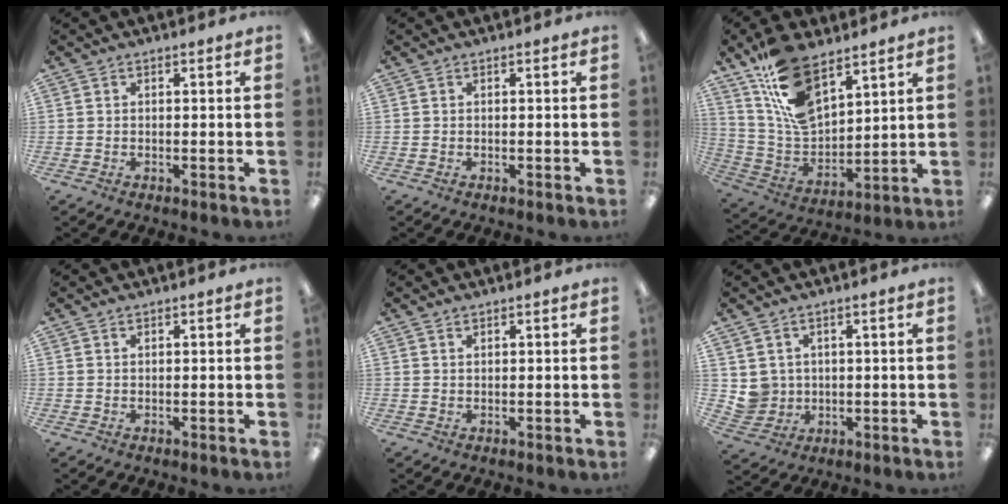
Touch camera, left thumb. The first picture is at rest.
{"total": 0.0}
{"total": 16.4, "force": [10.5, 8.0, 9.8], "torque": [-0.206, -0.047, 0.196]}
{"total": 0.5, "force": [0.4, 0.3, 0.2], "torque": [-0.005, 0.002, 0.007]}
{"total": 0.9, "force": [0.8, 0.4, 0.4], "torque": [-0.009, 0.001, 0.014]}
{"total": 4.5, "force": [1.9, 4.1, -0.1], "torque": [-0.010, -0.006, 0.039]}